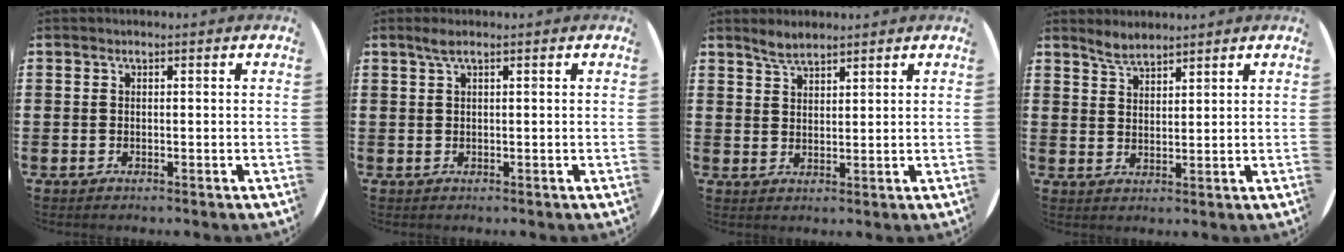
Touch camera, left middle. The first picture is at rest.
{"total": 1.2, "force": [0.7, 0.0, 1.0], "torque": [-0.021, 0.003, 0.011]}
{"total": 2.8, "force": [2.6, 0.7, 0.7], "torque": [-0.018, 0.004, 0.049]}
{"total": 3.0, "force": [2.8, 0.7, 0.6], "torque": [-0.016, 0.000, 0.054]}